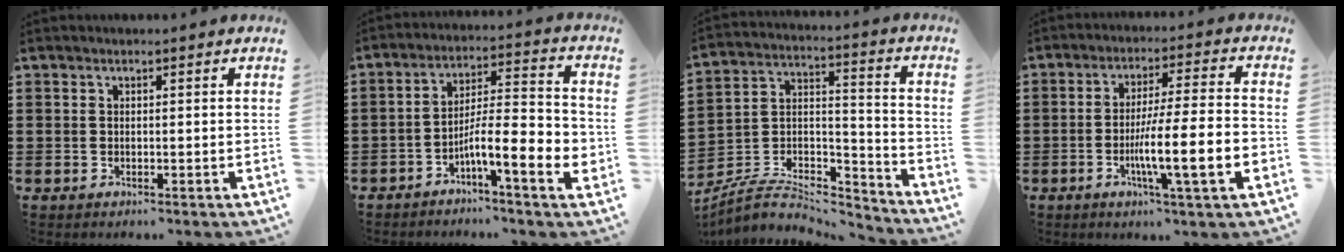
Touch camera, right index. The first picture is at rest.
{"total": 9.5, "force": [-3.8, 1.8, 8.5], "torque": [-0.152, -0.007, -0.069]}
{"total": 6.2, "force": [-5.2, 2.6, 2.2], "torque": [-0.046, 0.004, -0.103]}
{"total": 10.5, "force": [-3.7, 0.5, 9.8], "torque": [-0.176, -0.010, -0.069]}